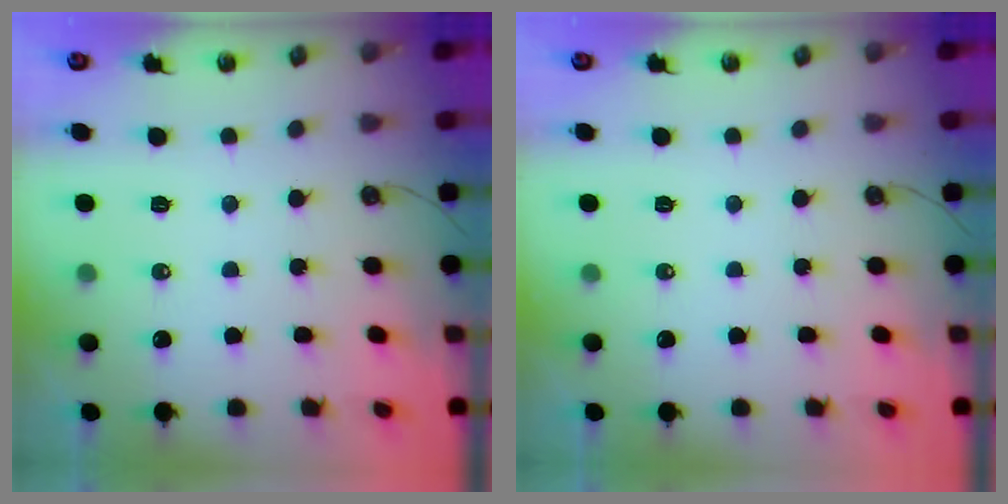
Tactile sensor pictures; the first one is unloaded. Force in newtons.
{"total": 0.0}